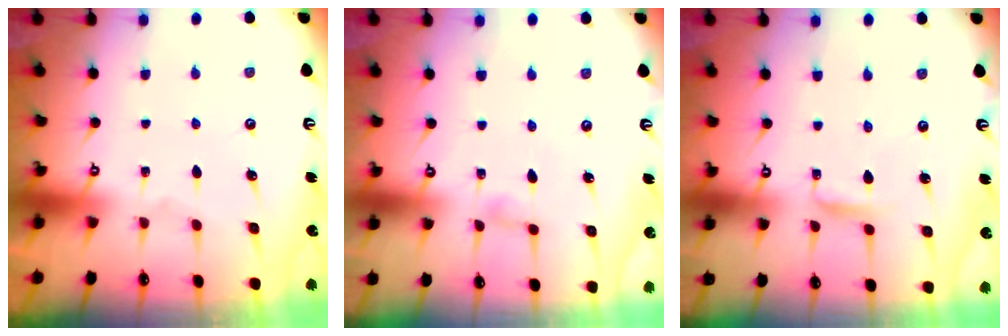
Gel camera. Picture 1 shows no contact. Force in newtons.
{"total": 3.1, "press": 3.0, "slide": 0.3}
{"total": 3.0, "press": 3.0, "slide": 0.3}